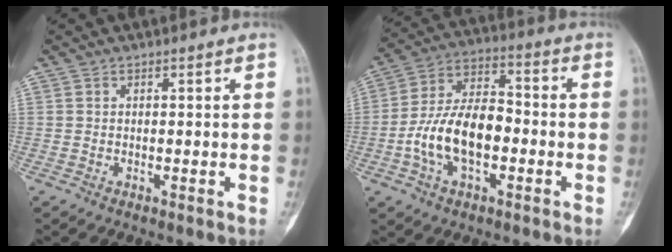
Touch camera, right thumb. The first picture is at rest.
{"total": 14.8, "force": [-3.3, 8.1, 11.9], "torque": [-0.216, 0.039, -0.063]}